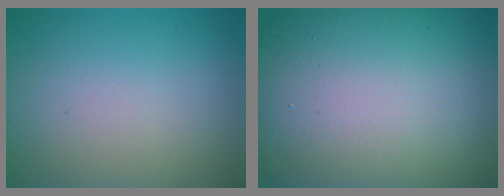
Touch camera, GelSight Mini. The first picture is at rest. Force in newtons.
{"total": 20.3, "press": 20.3, "slide": 0.9}